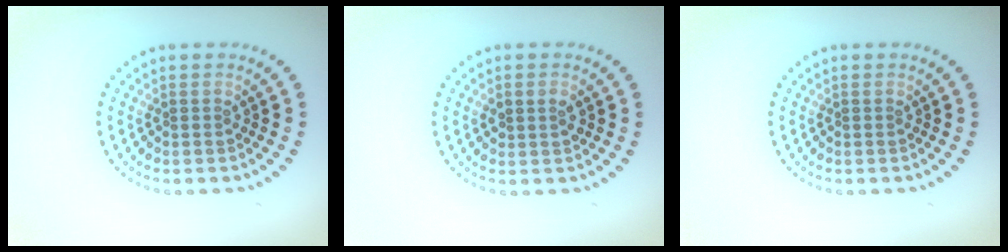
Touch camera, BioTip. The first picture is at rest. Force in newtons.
{"total": 1.5, "press": 1.5, "slide": 0.2}
{"total": 0.0}